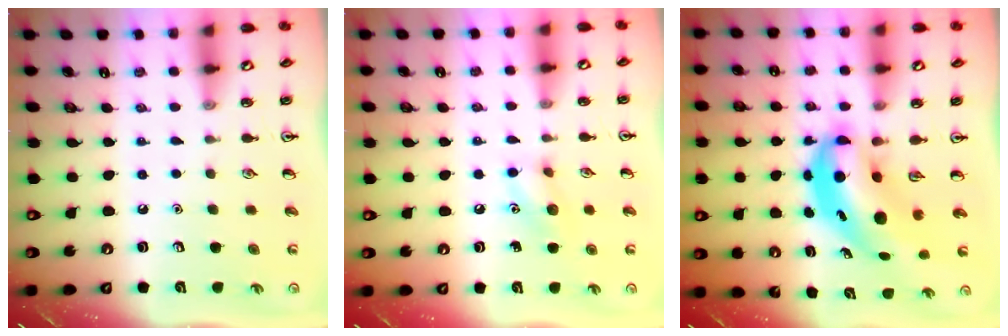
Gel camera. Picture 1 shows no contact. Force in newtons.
{"total": 8.1, "press": 8.0, "slide": 1.1}
{"total": 8.2, "press": 7.9, "slide": 2.1}